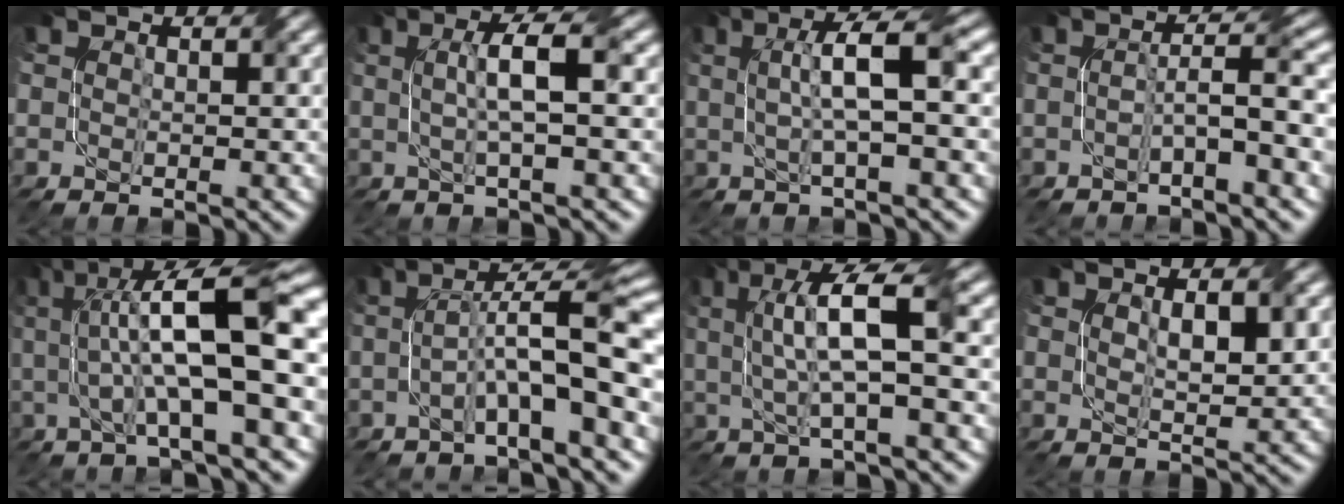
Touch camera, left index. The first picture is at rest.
{"total": 4.4, "force": [0.5, 0.7, 4.3], "torque": [-0.079, 0.010, 0.012]}
{"total": 5.8, "force": [0.8, 1.1, 5.6], "torque": [-0.096, 0.012, 0.013]}
{"total": 3.7, "force": [-0.8, 0.3, 3.6], "torque": [-0.060, 0.016, -0.021]}
{"total": 13.4, "force": [1.4, 3.5, 12.9], "torque": [-0.205, 0.023, 0.023]}
{"total": 8.0, "force": [-0.8, 1.3, 7.9], "torque": [-0.124, 0.029, -0.024]}
{"total": 7.3, "force": [1.4, 1.6, 6.9], "torque": [-0.137, 0.013, 0.025]}
{"total": 2.4, "force": [0.7, 0.7, 2.2], "torque": [-0.043, 0.000, 0.018]}